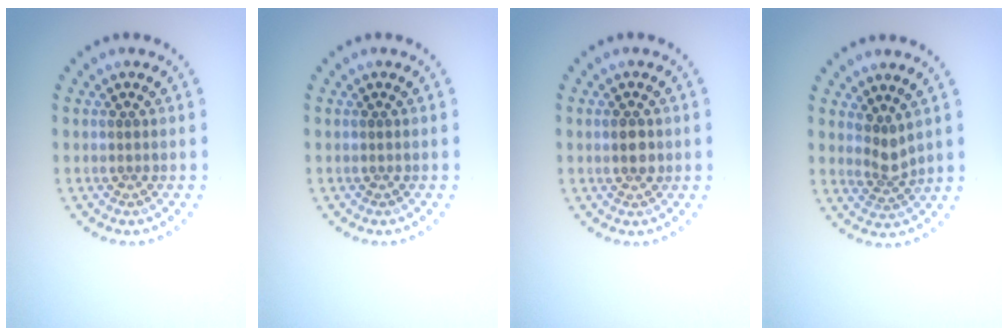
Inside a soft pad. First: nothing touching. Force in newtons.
{"total": 0.0}
{"total": 1.6, "press": 1.6, "slide": 0.1}
{"total": 2.0, "press": 1.4, "slide": 1.4}